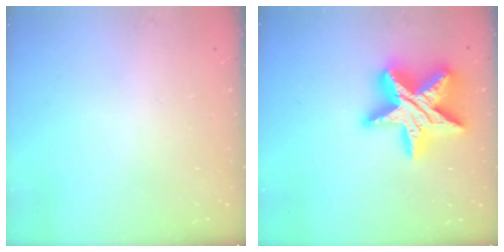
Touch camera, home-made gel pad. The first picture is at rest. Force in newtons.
{"total": 24.6, "press": 24.5, "slide": 2.2}